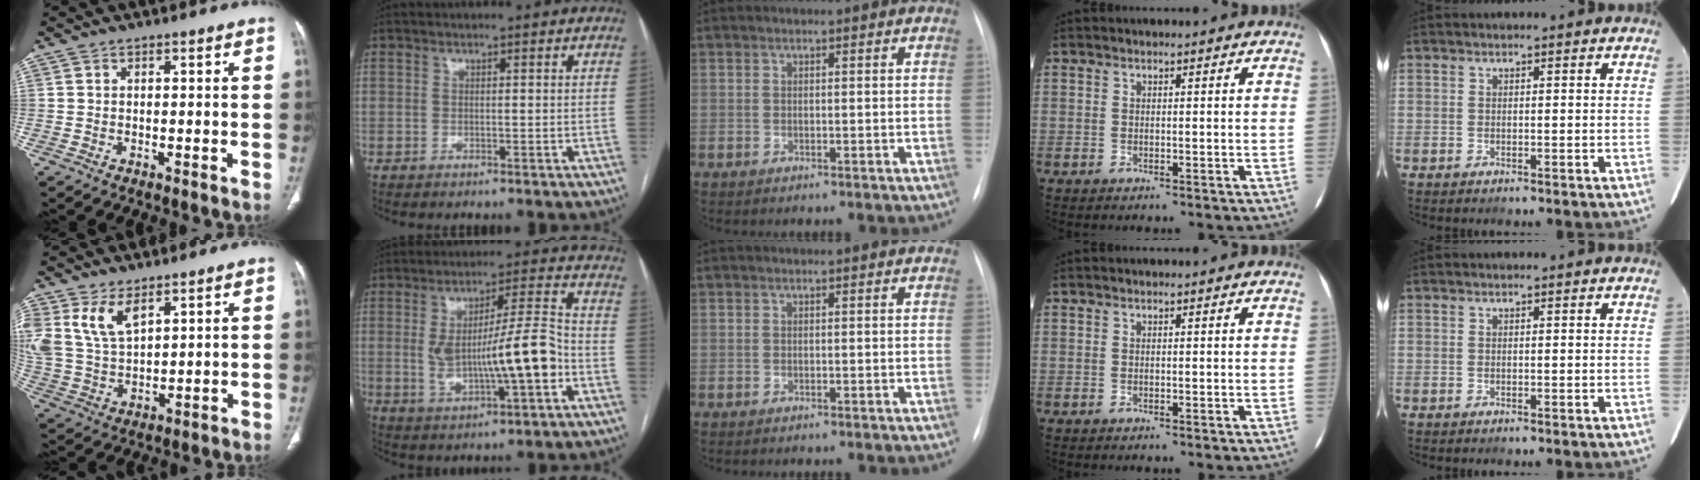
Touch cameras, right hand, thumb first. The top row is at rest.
{"thumb": {"total": 9.5, "force": [5.1, 5.1, 6.3], "torque": [-0.122, -0.013, 0.115]}, "index": {"total": 13.6, "force": [-2.0, 2.3, 13.2], "torque": [-0.234, 0.014, -0.025]}}